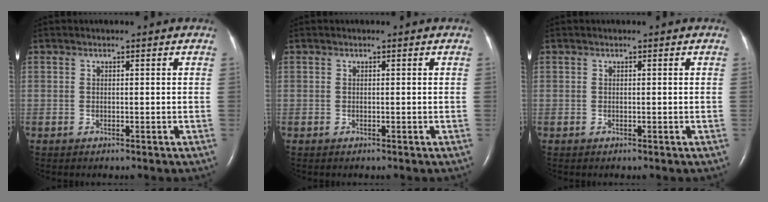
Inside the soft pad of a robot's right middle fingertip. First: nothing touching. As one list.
[{"total": 0.0}, {"total": 0.0}]